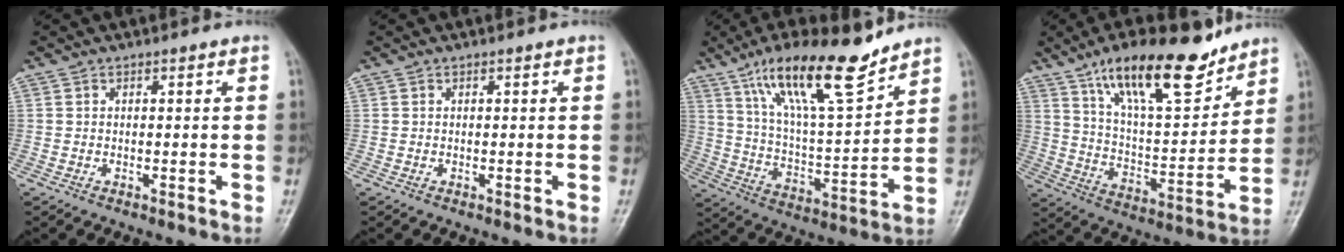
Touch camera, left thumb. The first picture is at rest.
{"total": 0.0}
{"total": 18.6, "force": [12.9, 4.4, 12.6], "torque": [-0.193, -0.063, 0.232]}
{"total": 19.4, "force": [13.4, 6.4, 12.4], "torque": [-0.166, -0.068, 0.233]}